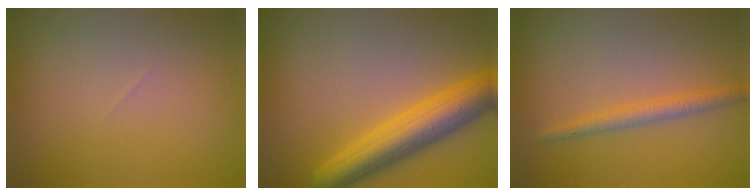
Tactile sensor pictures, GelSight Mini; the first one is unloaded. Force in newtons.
{"total": 6.4, "press": 6.4, "slide": 0.3}
{"total": 2.1, "press": 2.0, "slide": 0.2}